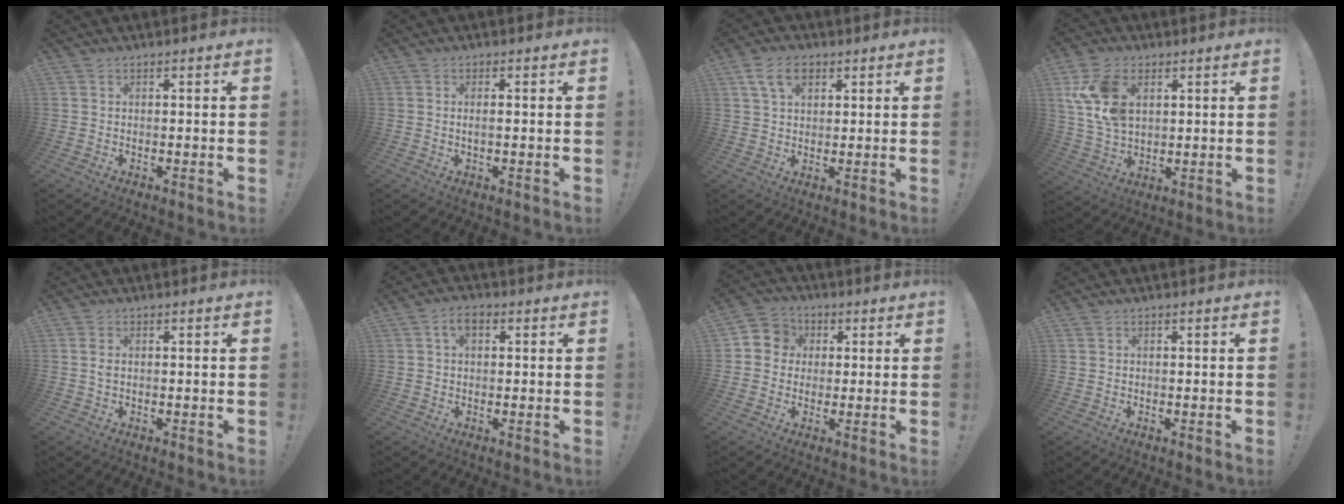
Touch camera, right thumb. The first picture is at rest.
{"total": 1.8, "force": [-0.1, 0.2, 1.8], "torque": [-0.031, 0.001, -0.003]}
{"total": 7.6, "force": [3.5, 4.6, 4.9], "torque": [-0.087, 0.002, 0.068]}
{"total": 13.6, "force": [4.6, 8.7, 9.3], "torque": [-0.185, -0.006, 0.089]}
{"total": 1.4, "force": [0.2, 0.5, 1.2], "torque": [-0.032, 0.006, 0.004]}
{"total": 4.4, "force": [1.3, 2.5, 3.3], "torque": [-0.054, 0.006, 0.022]}
{"total": 6.2, "force": [0.0, 6.0, 1.6], "torque": [-0.027, 0.012, 0.003]}
{"total": 0.0}